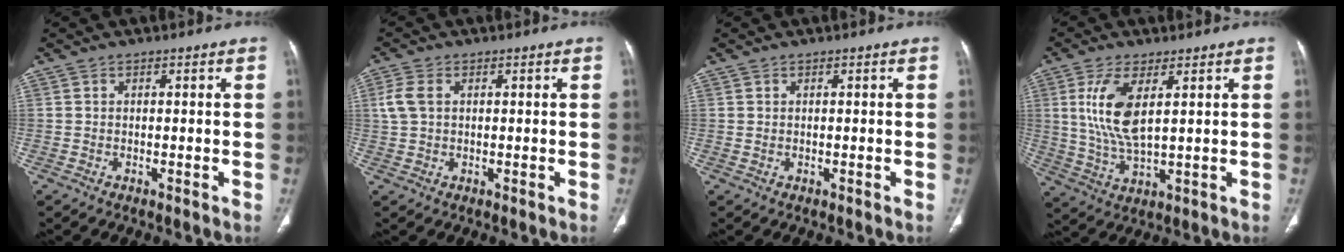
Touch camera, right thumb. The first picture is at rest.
{"total": 4.0, "force": [0.9, 2.6, 2.8], "torque": [-0.075, 0.008, 0.019]}
{"total": 0.0}
{"total": 10.0, "force": [2.9, 3.8, 8.8], "torque": [-0.190, -0.018, 0.064]}